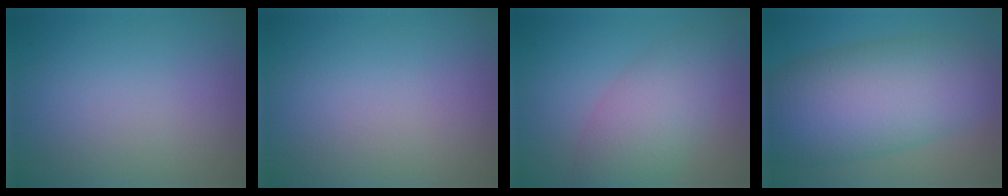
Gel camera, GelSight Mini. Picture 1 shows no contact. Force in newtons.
{"total": 0.0}
{"total": 5.1, "press": 5.1, "slide": 0.3}
{"total": 10.9, "press": 10.9, "slide": 0.4}